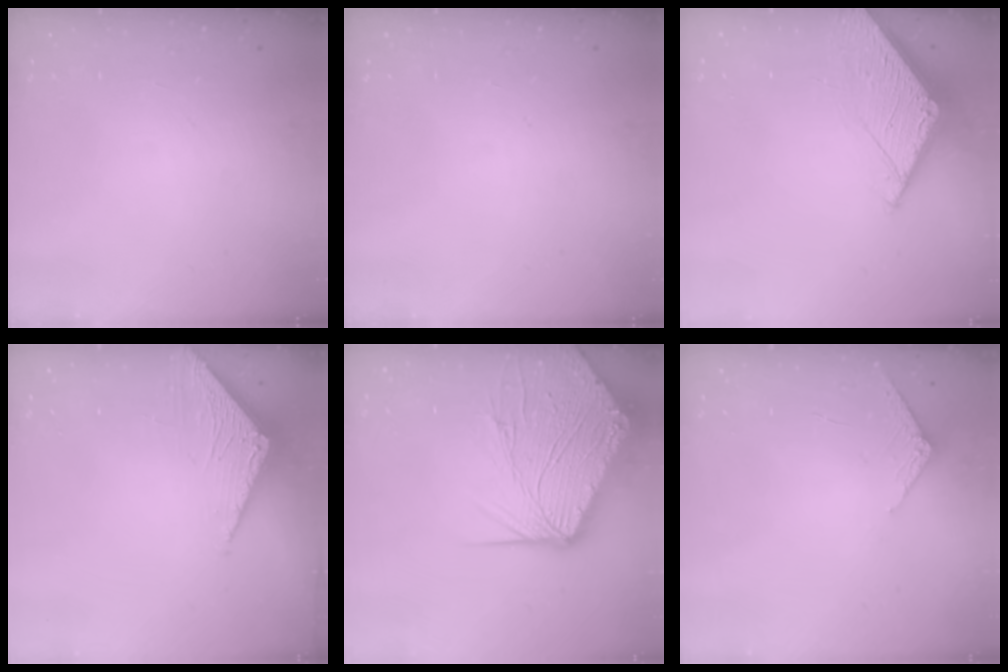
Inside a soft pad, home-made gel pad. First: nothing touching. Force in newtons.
{"total": 0.0}
{"total": 5.0, "press": 4.9, "slide": 0.5}
{"total": 3.3, "press": 3.3, "slide": 0.2}
{"total": 17.4, "press": 17.2, "slide": 2.1}
{"total": 2.9, "press": 2.9, "slide": 0.3}